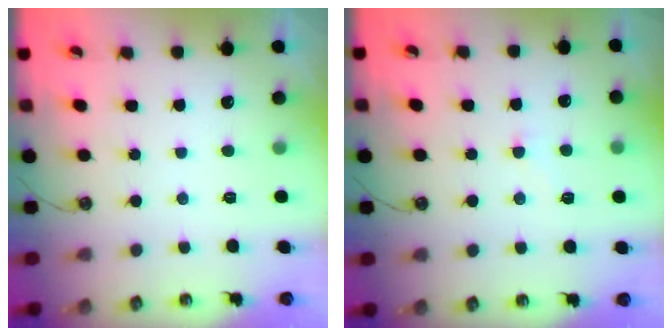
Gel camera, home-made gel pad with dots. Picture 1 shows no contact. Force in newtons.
{"total": 2.4, "press": 2.4, "slide": 0.6}